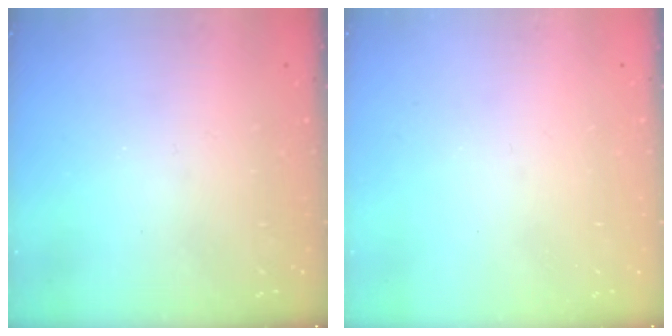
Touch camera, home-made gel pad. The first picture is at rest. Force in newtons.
{"total": 0.0}